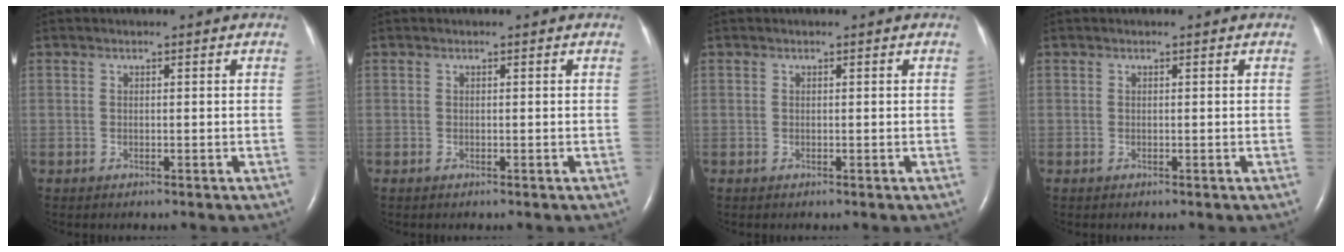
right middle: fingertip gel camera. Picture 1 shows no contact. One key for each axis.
{"total": 0.0}
{"total": 0.0}
{"total": 0.0}